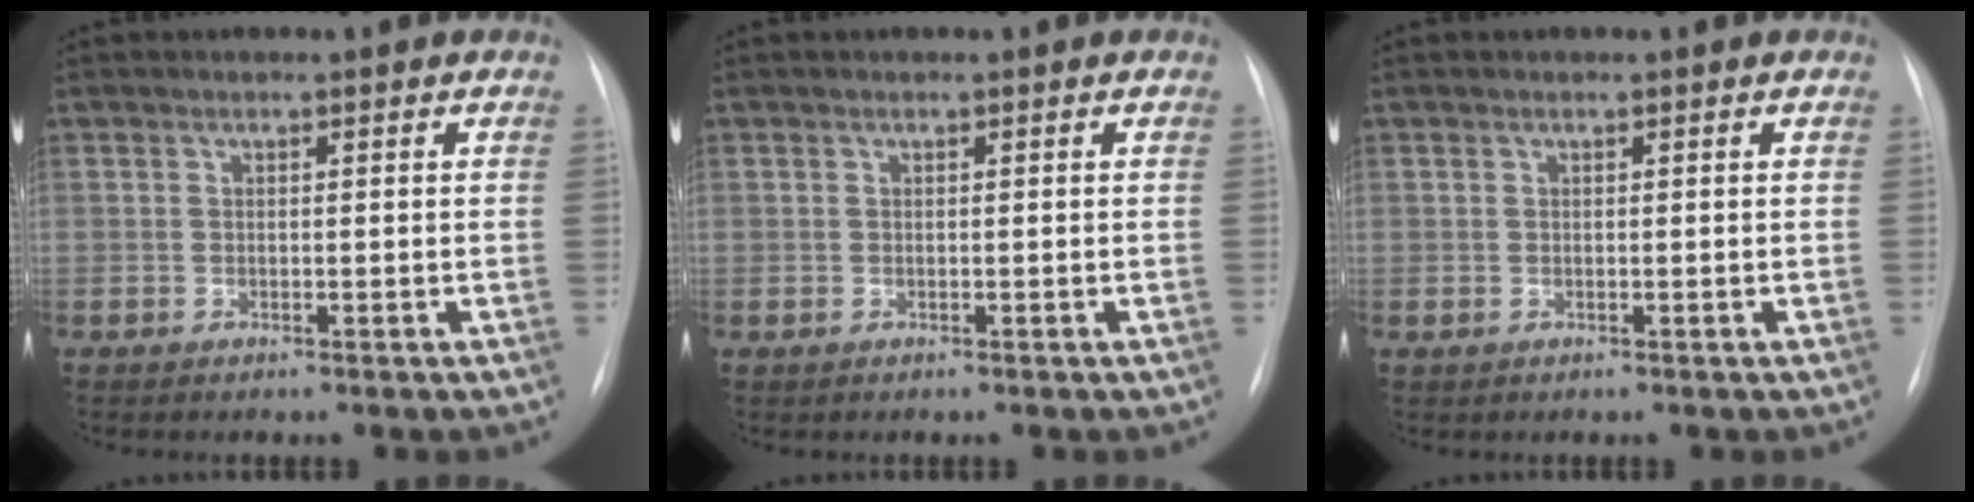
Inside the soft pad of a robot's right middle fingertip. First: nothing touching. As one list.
[{"total": 0.0}, {"total": 0.0}]